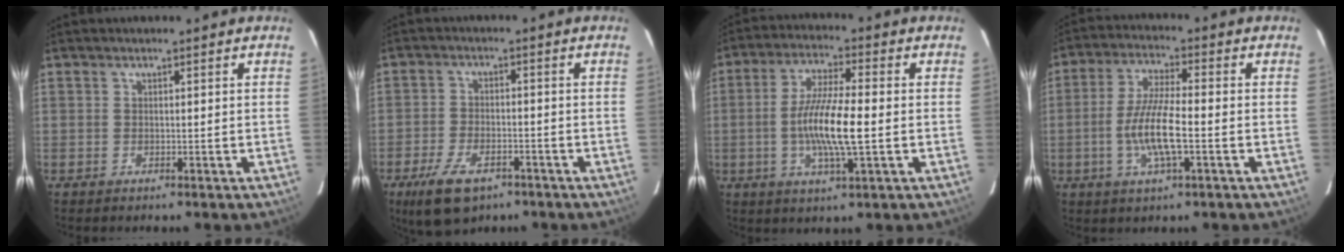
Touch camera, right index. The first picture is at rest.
{"total": 9.9, "force": [-6.2, 4.8, 5.9], "torque": [-0.141, -0.017, -0.107]}
{"total": 11.1, "force": [-1.6, 1.7, 10.9], "torque": [-0.207, -0.003, -0.032]}
{"total": 9.5, "force": [-2.3, 1.8, 9.0], "torque": [-0.178, -0.005, -0.046]}